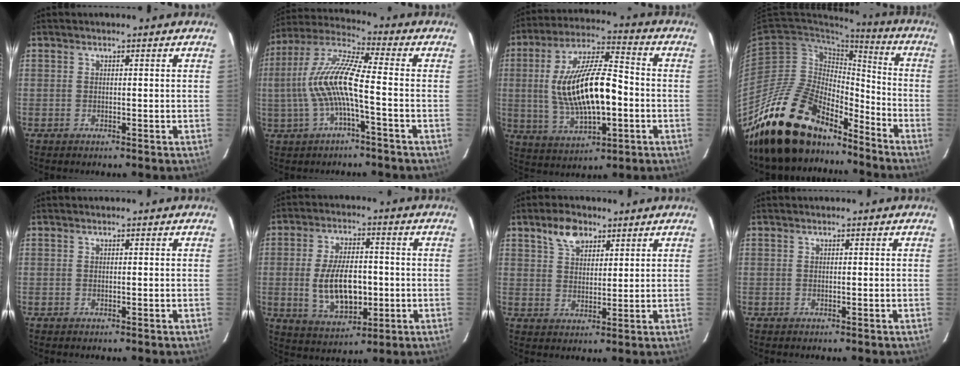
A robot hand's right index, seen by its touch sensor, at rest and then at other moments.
{"total": 12.7, "force": [-1.8, 2.1, 12.4], "torque": [-0.251, 0.010, -0.032]}
{"total": 17.6, "force": [-1.4, 6.3, 16.3], "torque": [-0.311, 0.009, -0.013]}
{"total": 21.0, "force": [-17.1, 8.6, 8.7], "torque": [-0.161, 0.010, -0.291]}
{"total": 0.7, "force": [0.1, -0.5, -0.4], "torque": [0.008, -0.002, 0.001]}
{"total": 12.2, "force": [-1.5, 6.4, 10.3], "torque": [-0.200, -0.005, -0.013]}
{"total": 5.5, "force": [3.9, 2.9, 2.7], "torque": [-0.044, 0.009, 0.070]}
{"total": 0.0}